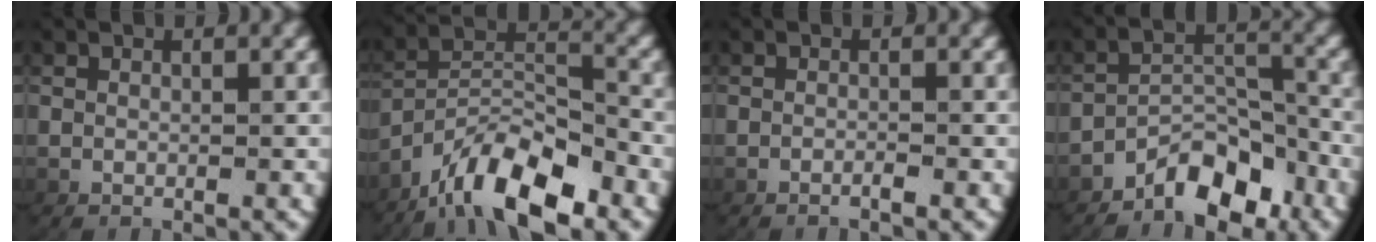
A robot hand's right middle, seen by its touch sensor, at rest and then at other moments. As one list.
[{"total": 8.9, "force": [-4.8, 4.7, 5.7], "torque": [-0.111, -0.024, -0.074]}, {"total": 0.9, "force": [-0.8, 0.0, 0.4], "torque": [-0.011, 0.004, -0.018]}, {"total": 5.0, "force": [-3.8, 1.9, 2.6], "torque": [-0.030, 0.001, -0.065]}]